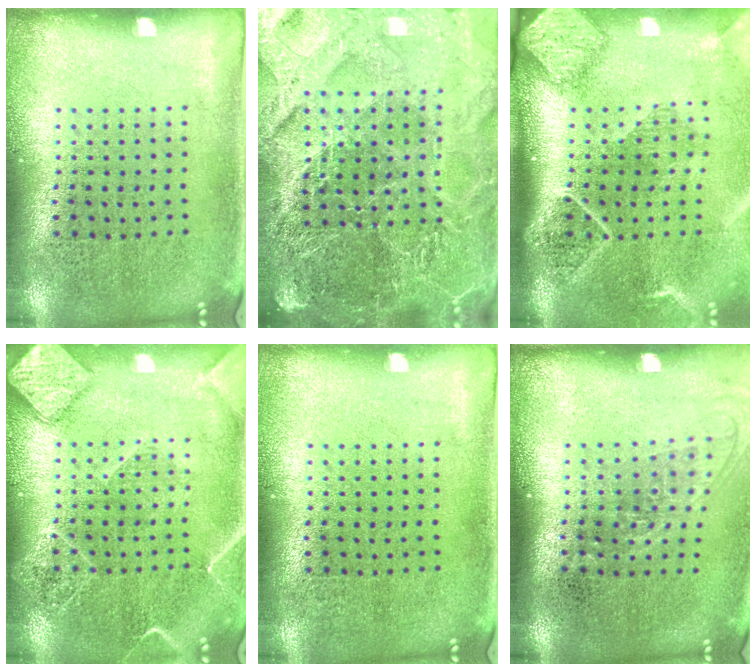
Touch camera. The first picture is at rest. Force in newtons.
{"total": 5.6, "press": 5.0, "slide": 2.6}
{"total": 2.7, "press": 2.0, "slide": 1.8}
{"total": 3.2, "press": 3.1, "slide": 0.4}
{"total": 0.0}
{"total": 1.3, "press": 1.0, "slide": 0.8}